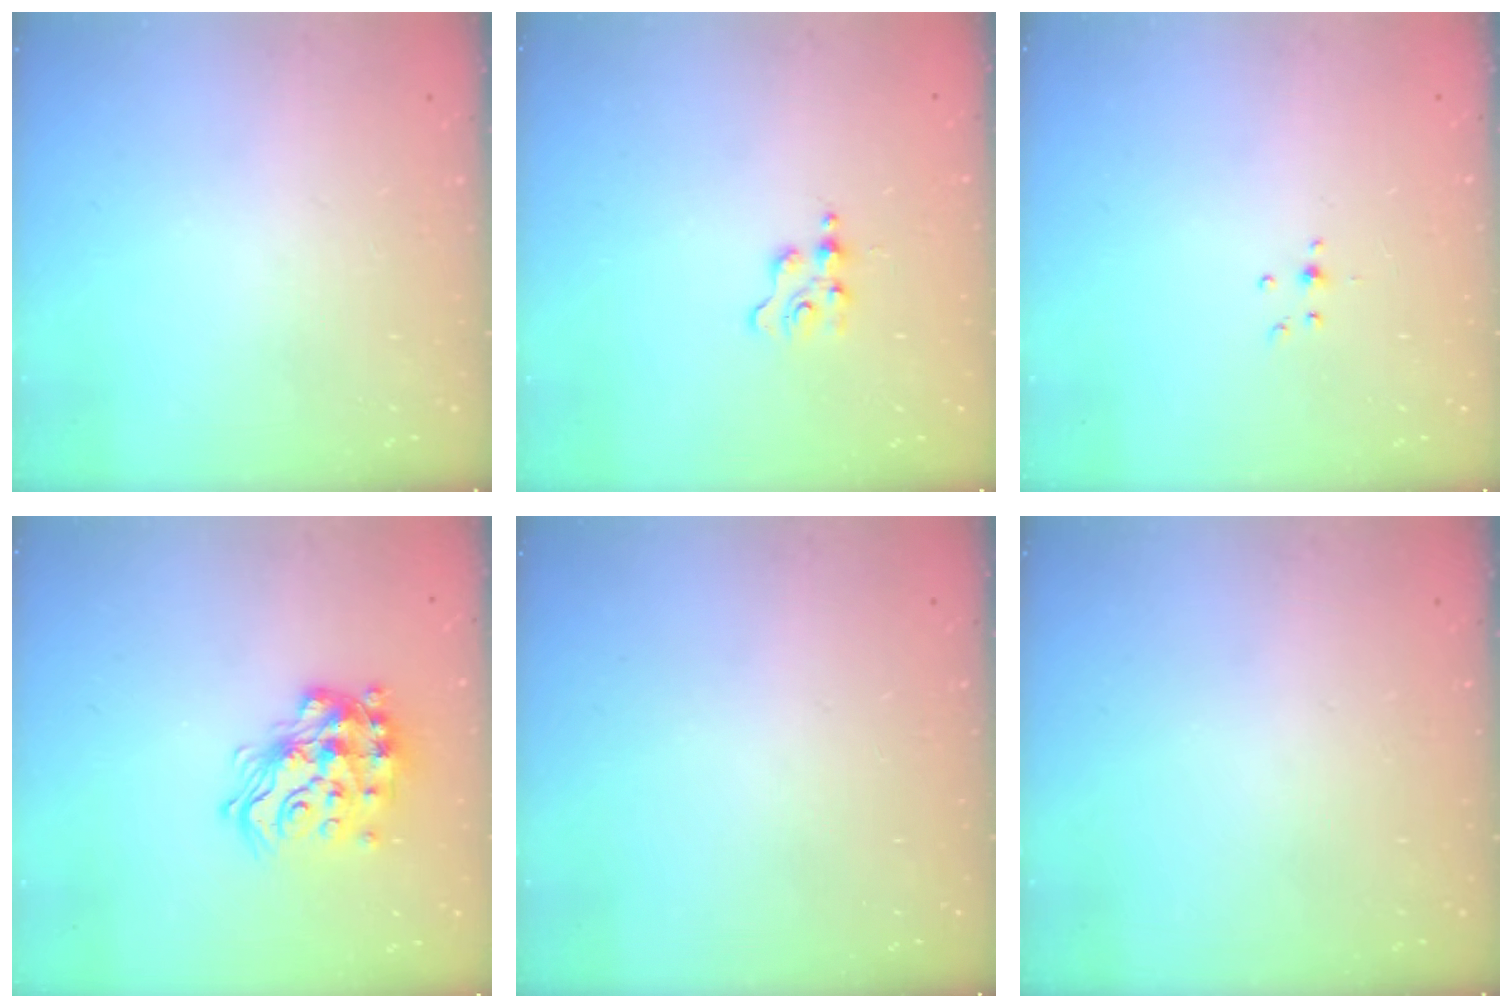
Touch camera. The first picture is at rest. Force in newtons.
{"total": 2.0, "press": 2.0, "slide": 0.2}
{"total": 2.9, "press": 2.8, "slide": 0.7}
{"total": 19.1, "press": 19.0, "slide": 1.1}
{"total": 0.0}
{"total": 0.0}